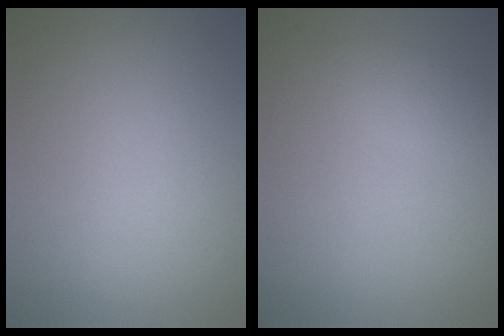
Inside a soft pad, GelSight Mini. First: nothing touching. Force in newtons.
{"total": 1.2, "press": 1.2, "slide": 0.0}